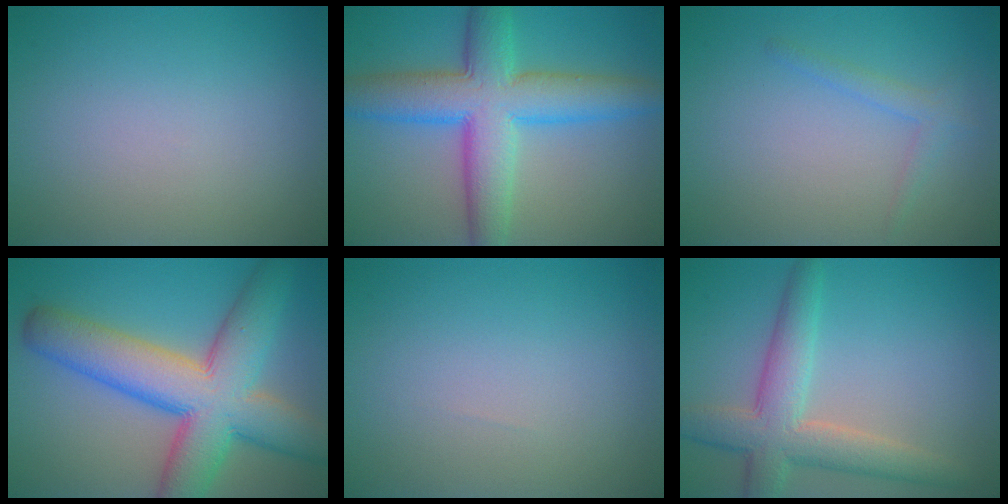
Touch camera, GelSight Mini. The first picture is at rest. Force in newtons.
{"total": 8.9, "press": 8.9, "slide": 0.2}
{"total": 1.4, "press": 1.4, "slide": 0.1}
{"total": 11.1, "press": 11.1, "slide": 0.3}
{"total": 0.0}
{"total": 5.6, "press": 5.5, "slide": 0.2}